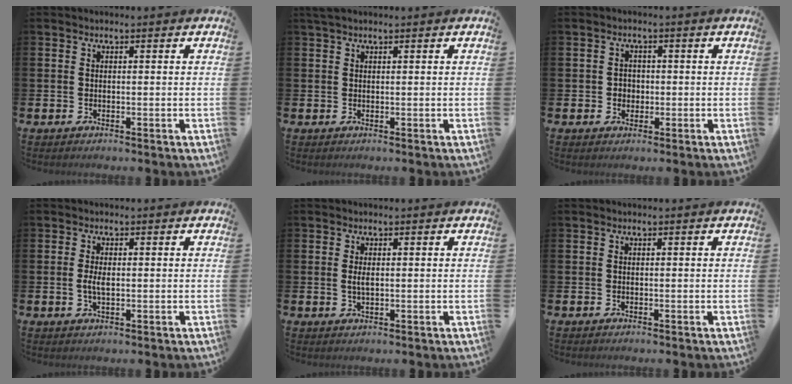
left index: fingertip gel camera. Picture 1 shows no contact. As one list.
[{"total": 1.3, "force": [1.0, 0.2, 0.7], "torque": [-0.017, 0.005, 0.019]}, {"total": 1.9, "force": [0.0, 1.8, 0.5], "torque": [-0.001, 0.004, -0.007]}, {"total": 2.3, "force": [0.0, 1.0, 2.1], "torque": [-0.034, 0.001, -0.003]}, {"total": 1.6, "force": [0.2, 0.7, 1.4], "torque": [-0.024, 0.003, 0.001]}, {"total": 0.0}]